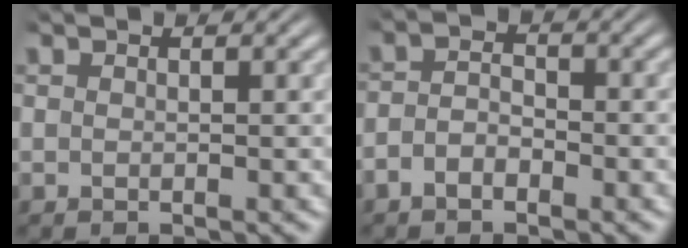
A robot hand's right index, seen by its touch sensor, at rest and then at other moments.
{"total": 2.8, "force": [-1.8, 1.8, 1.3], "torque": [-0.025, -0.002, -0.033]}